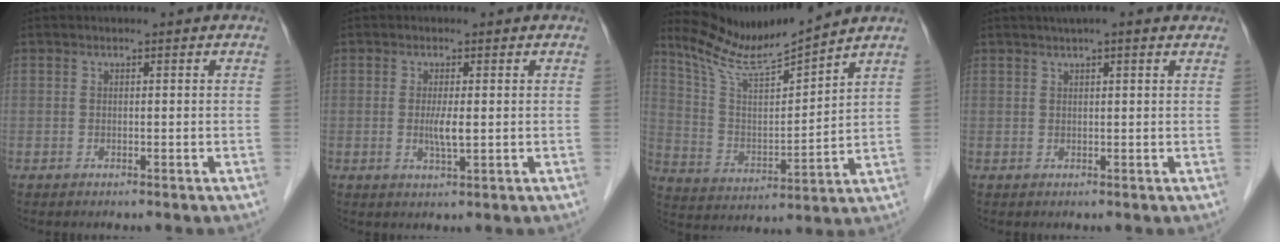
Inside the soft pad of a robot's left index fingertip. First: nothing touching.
{"total": 2.8, "force": [0.0, 0.3, 2.8], "torque": [-0.059, -0.005, 0.001]}
{"total": 10.7, "force": [10.2, -1.3, 2.8], "torque": [-0.061, -0.006, 0.204]}
{"total": 4.9, "force": [3.8, 0.5, 3.0], "torque": [-0.043, 0.028, 0.051]}